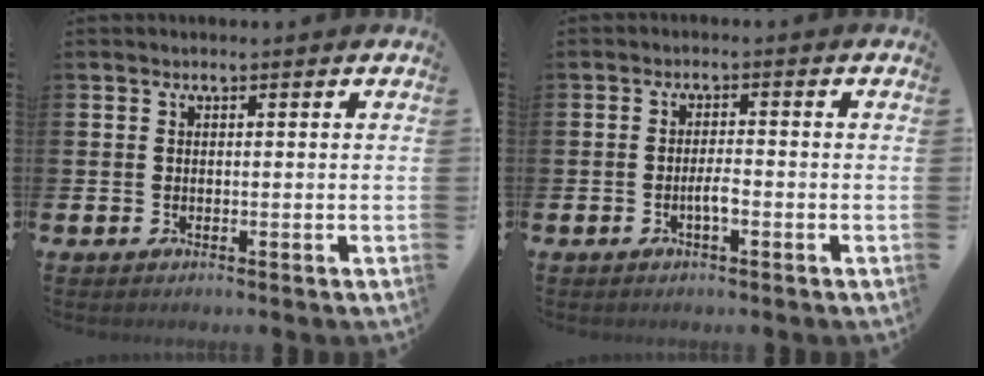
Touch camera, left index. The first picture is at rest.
{"total": 1.9, "force": [-0.8, 0.5, 1.7], "torque": [-0.039, 0.006, -0.014]}